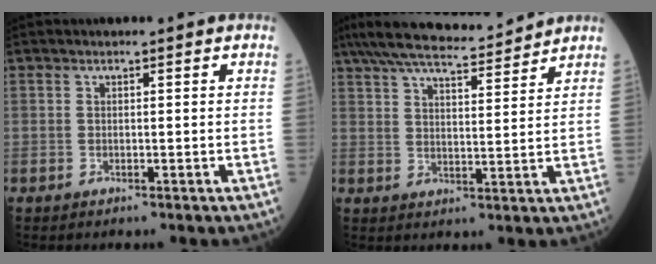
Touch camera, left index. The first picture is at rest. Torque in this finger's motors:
{"motor_torque": [0.20, -0.52, -0.01, -0.04]}